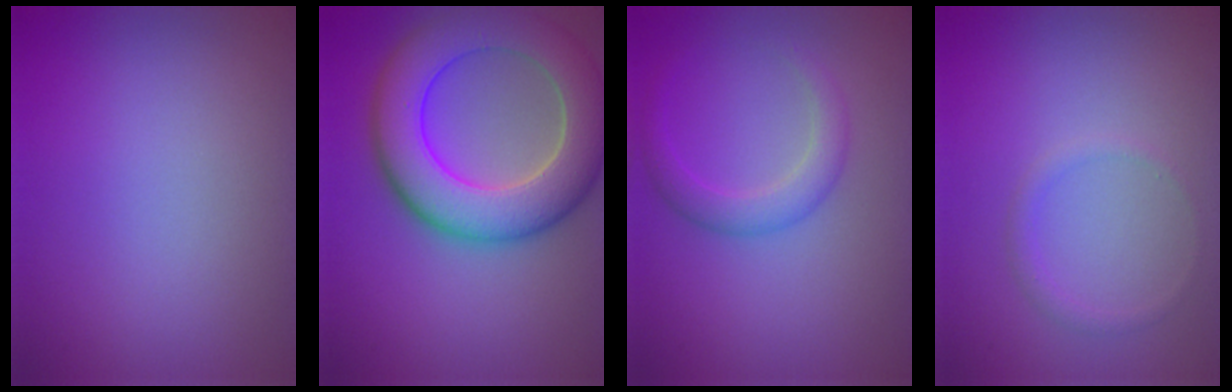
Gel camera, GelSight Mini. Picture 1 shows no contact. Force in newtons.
{"total": 9.9, "press": 9.8, "slide": 0.7}
{"total": 2.5, "press": 2.5, "slide": 0.0}
{"total": 1.0, "press": 1.0, "slide": 0.0}